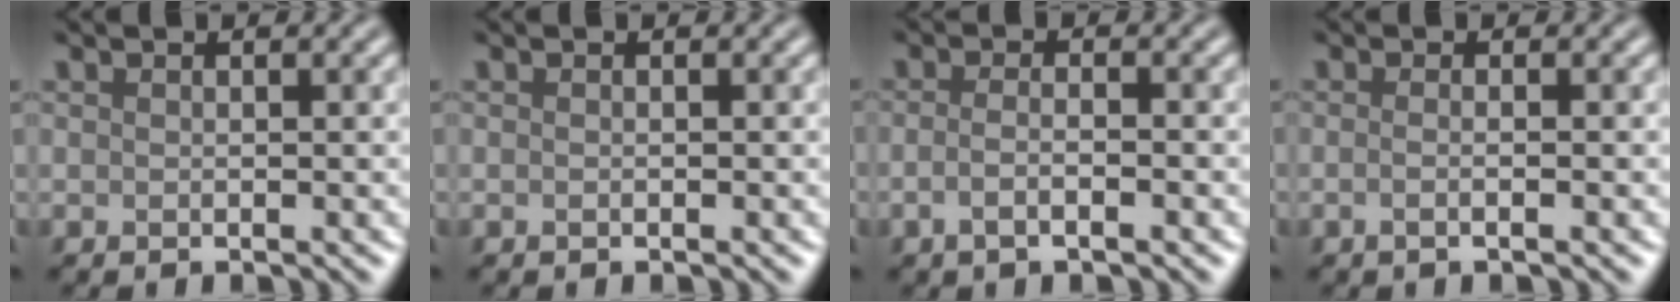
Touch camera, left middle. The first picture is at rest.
{"total": 0.0}
{"total": 2.1, "force": [-0.9, 0.7, 1.8], "torque": [-0.029, 0.000, -0.019]}
{"total": 1.9, "force": [-0.1, 1.0, 1.6], "torque": [-0.003, -0.008, -0.022]}